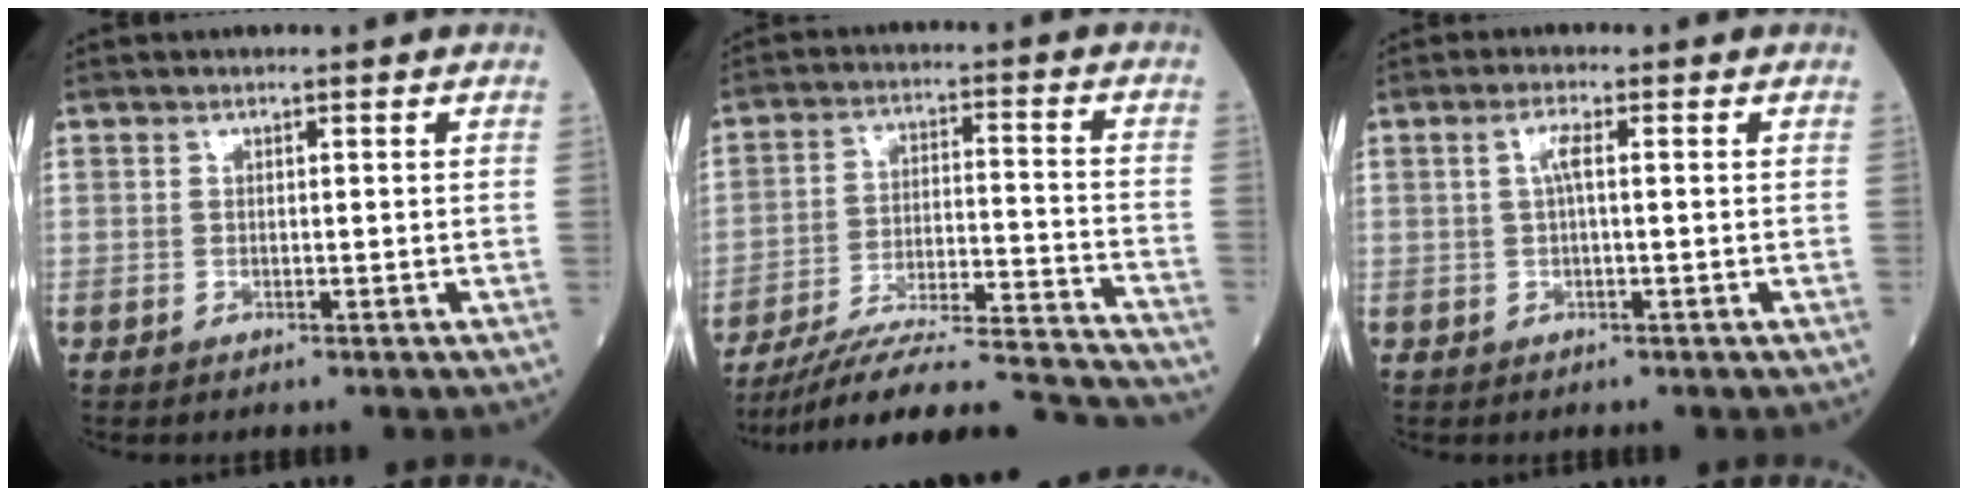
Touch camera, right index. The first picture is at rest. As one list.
[{"total": 22.9, "force": [-21.3, 0.3, 8.4], "torque": [-0.094, -0.009, -0.313]}, {"total": 2.2, "force": [0.4, 0.3, 2.1], "torque": [-0.045, 0.005, 0.007]}]